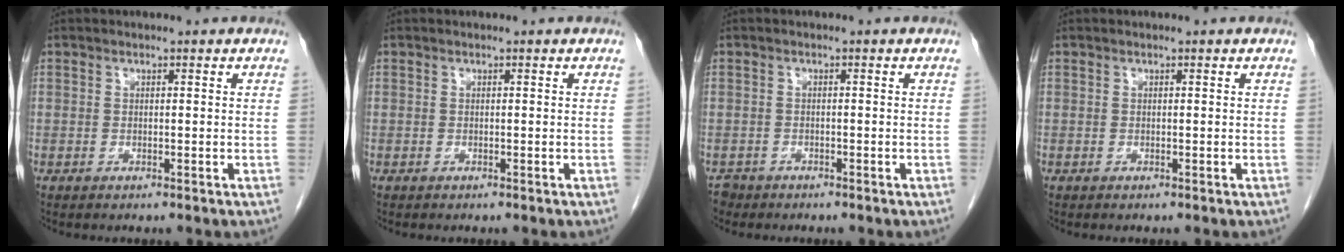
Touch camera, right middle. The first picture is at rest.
{"total": 0.0}
{"total": 1.6, "force": [-1.4, 0.8, -0.3], "torque": [-0.003, 0.000, -0.024]}
{"total": 0.0}